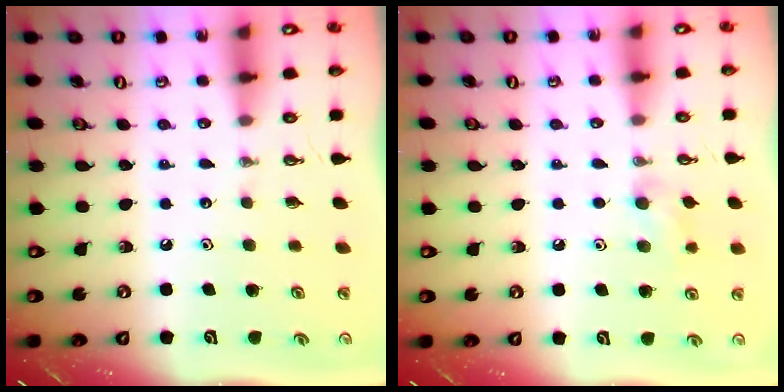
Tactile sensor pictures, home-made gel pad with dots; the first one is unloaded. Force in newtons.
{"total": 8.0, "press": 7.8, "slide": 1.7}